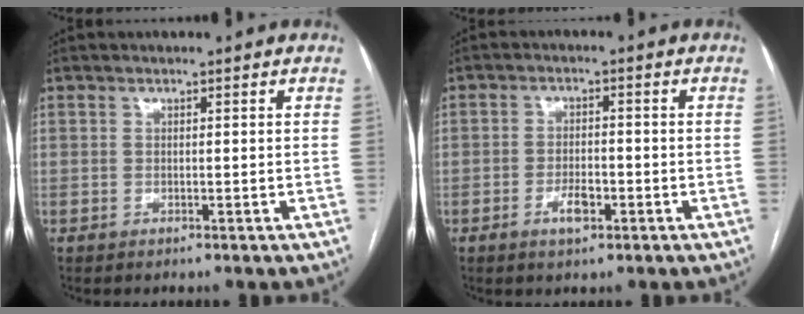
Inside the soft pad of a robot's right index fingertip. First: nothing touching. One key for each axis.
{"total": 3.7, "fx": -1.7, "fy": 1.5, "fz": 3.0, "tx": -0.054, "ty": 0.002, "tz": -0.028}